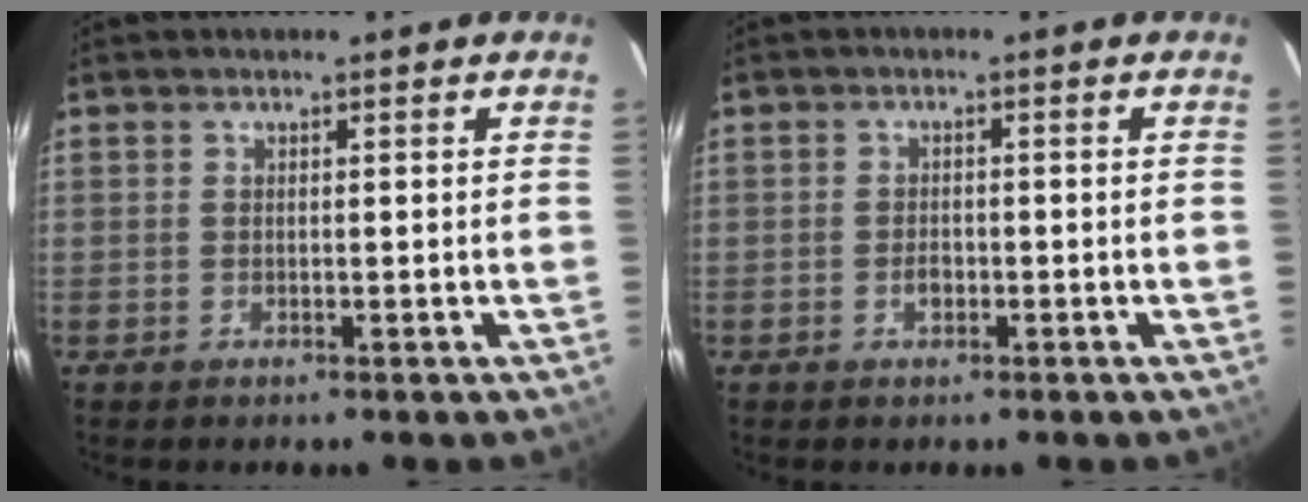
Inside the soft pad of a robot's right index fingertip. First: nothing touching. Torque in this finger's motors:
{"motor_torque": [0.48, 0.01, 0.19, 0.03]}